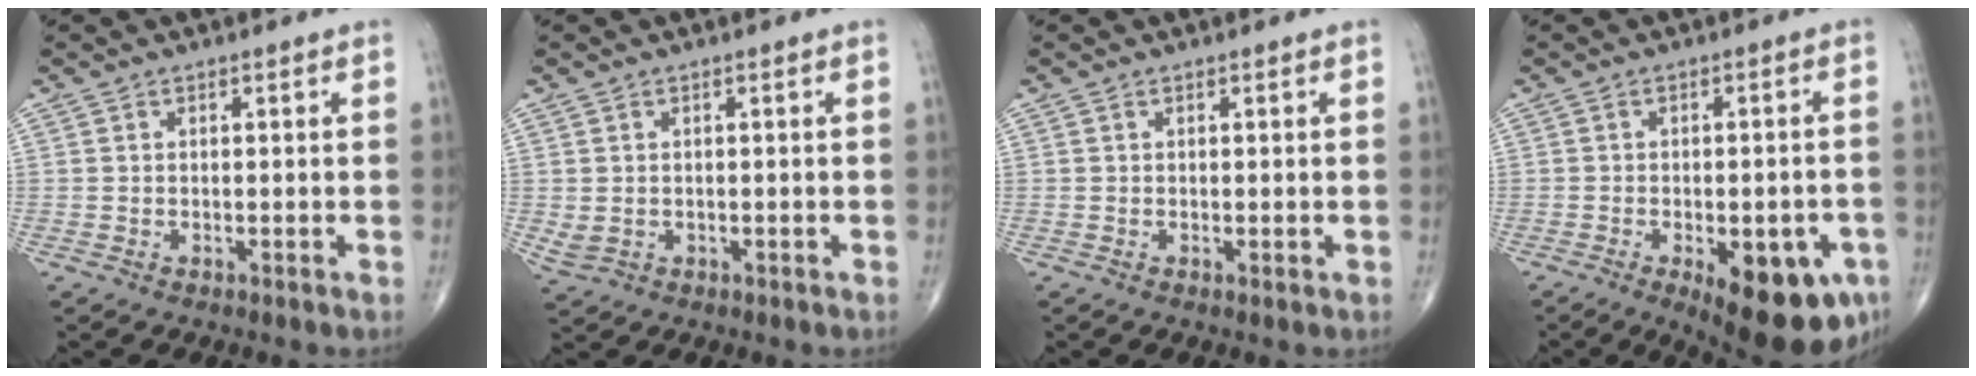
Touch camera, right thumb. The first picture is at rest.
{"total": 2.2, "force": [-0.1, 1.7, 1.3], "torque": [-0.030, -0.001, 0.006]}
{"total": 0.6, "force": [0.1, 0.1, 0.6], "torque": [-0.007, -0.002, 0.001]}
{"total": 16.1, "force": [-7.2, 6.6, 12.9], "torque": [-0.124, 0.010, -0.083]}